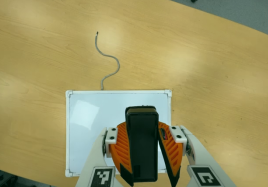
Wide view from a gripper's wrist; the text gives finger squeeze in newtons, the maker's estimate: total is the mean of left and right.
{"total": 10.2, "left": 9.6, "right": 10.9}